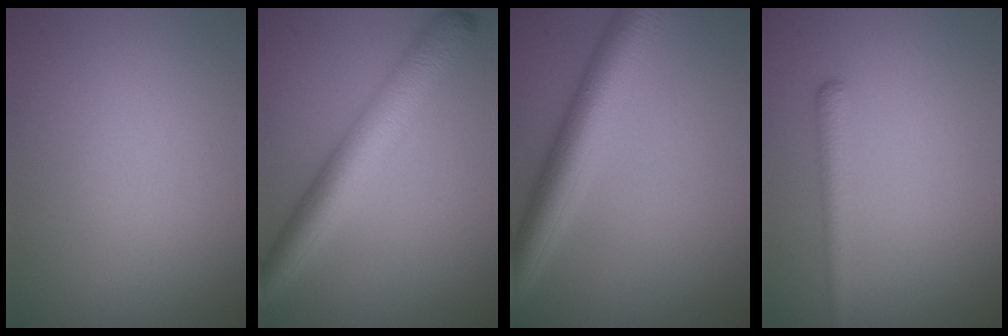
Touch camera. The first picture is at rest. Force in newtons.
{"total": 6.6, "press": 6.6, "slide": 0.1}
{"total": 6.9, "press": 6.9, "slide": 0.2}
{"total": 1.7, "press": 1.7, "slide": 0.1}